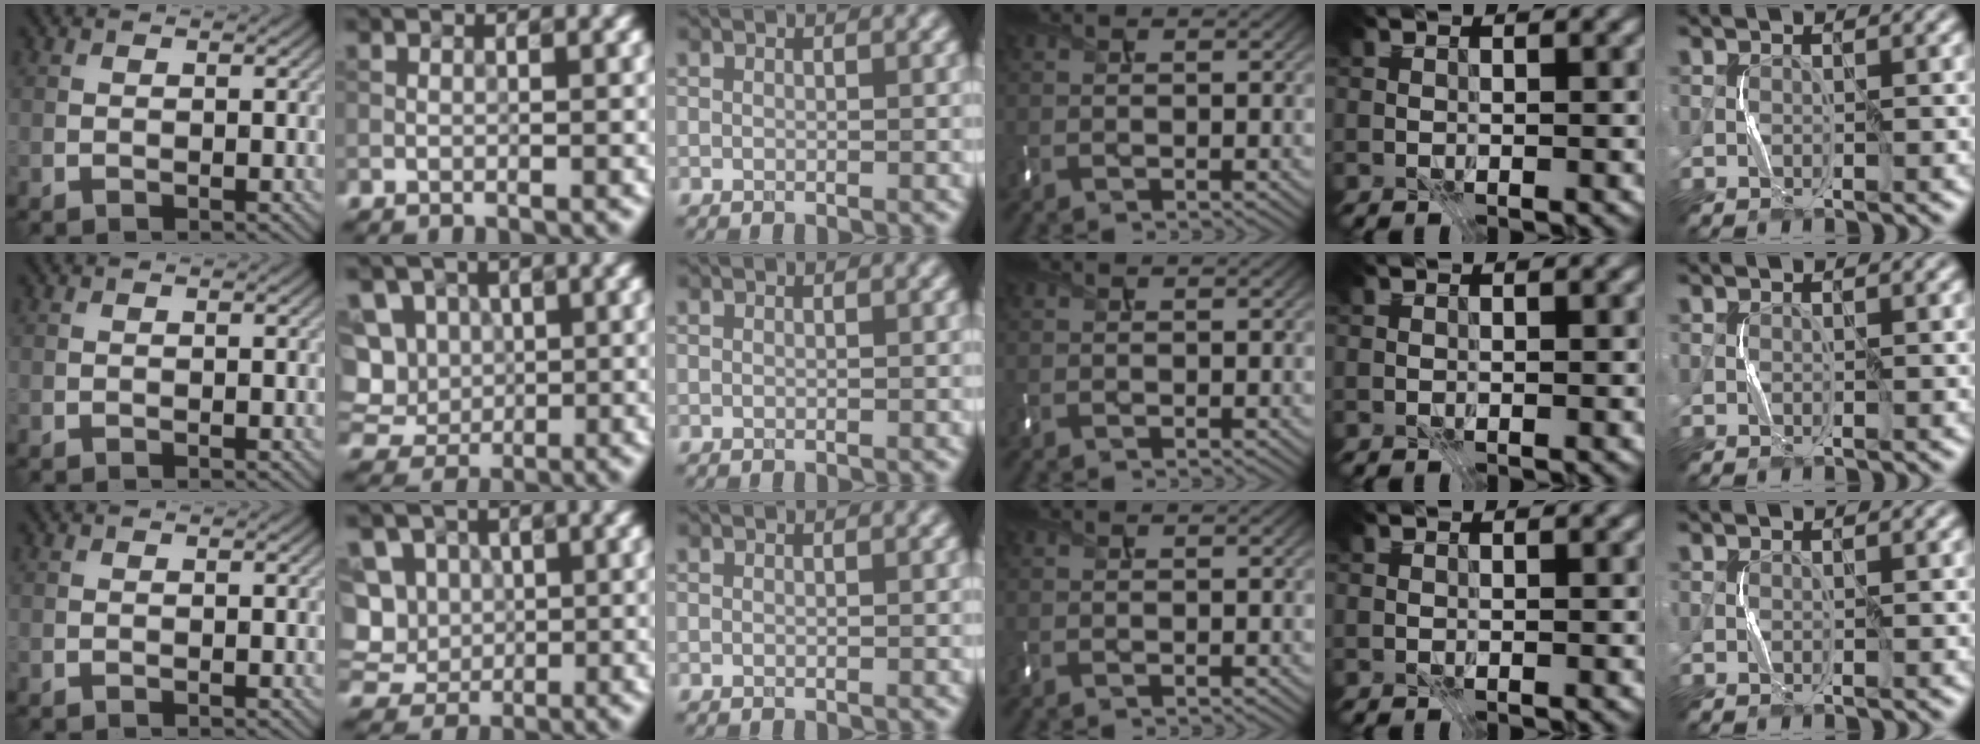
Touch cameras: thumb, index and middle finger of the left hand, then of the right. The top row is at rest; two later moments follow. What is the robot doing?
{"motion": "press", "object": "keyboard"}